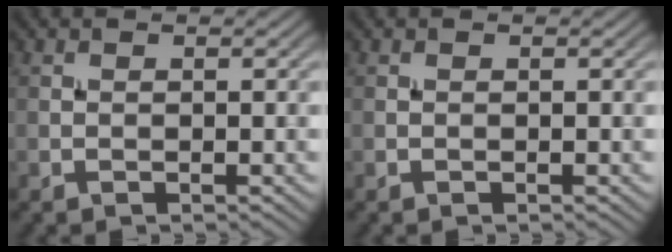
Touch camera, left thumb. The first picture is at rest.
{"total": 0.0}